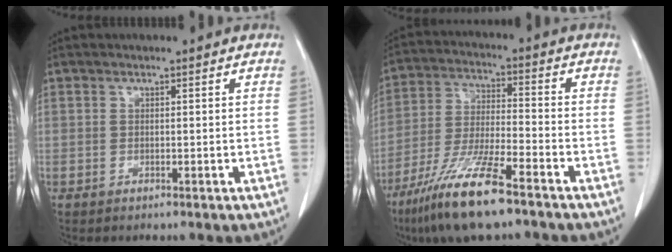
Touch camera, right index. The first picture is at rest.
{"total": 13.0, "force": [-8.8, 1.3, 9.6], "torque": [-0.196, -0.031, -0.164]}